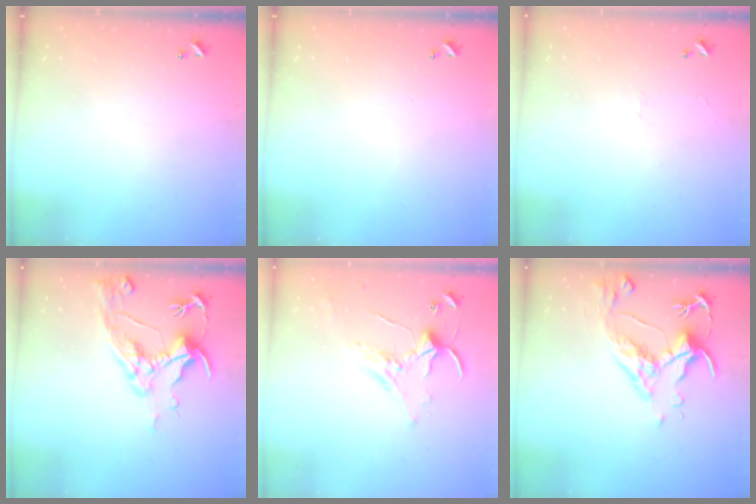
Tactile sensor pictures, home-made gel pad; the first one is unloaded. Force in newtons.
{"total": 0.0}
{"total": 0.7, "press": 0.3, "slide": 0.7}
{"total": 9.6, "press": 9.5, "slide": 1.5}
{"total": 1.5, "press": 1.5, "slide": 0.3}
{"total": 5.0, "press": 4.8, "slide": 1.4}